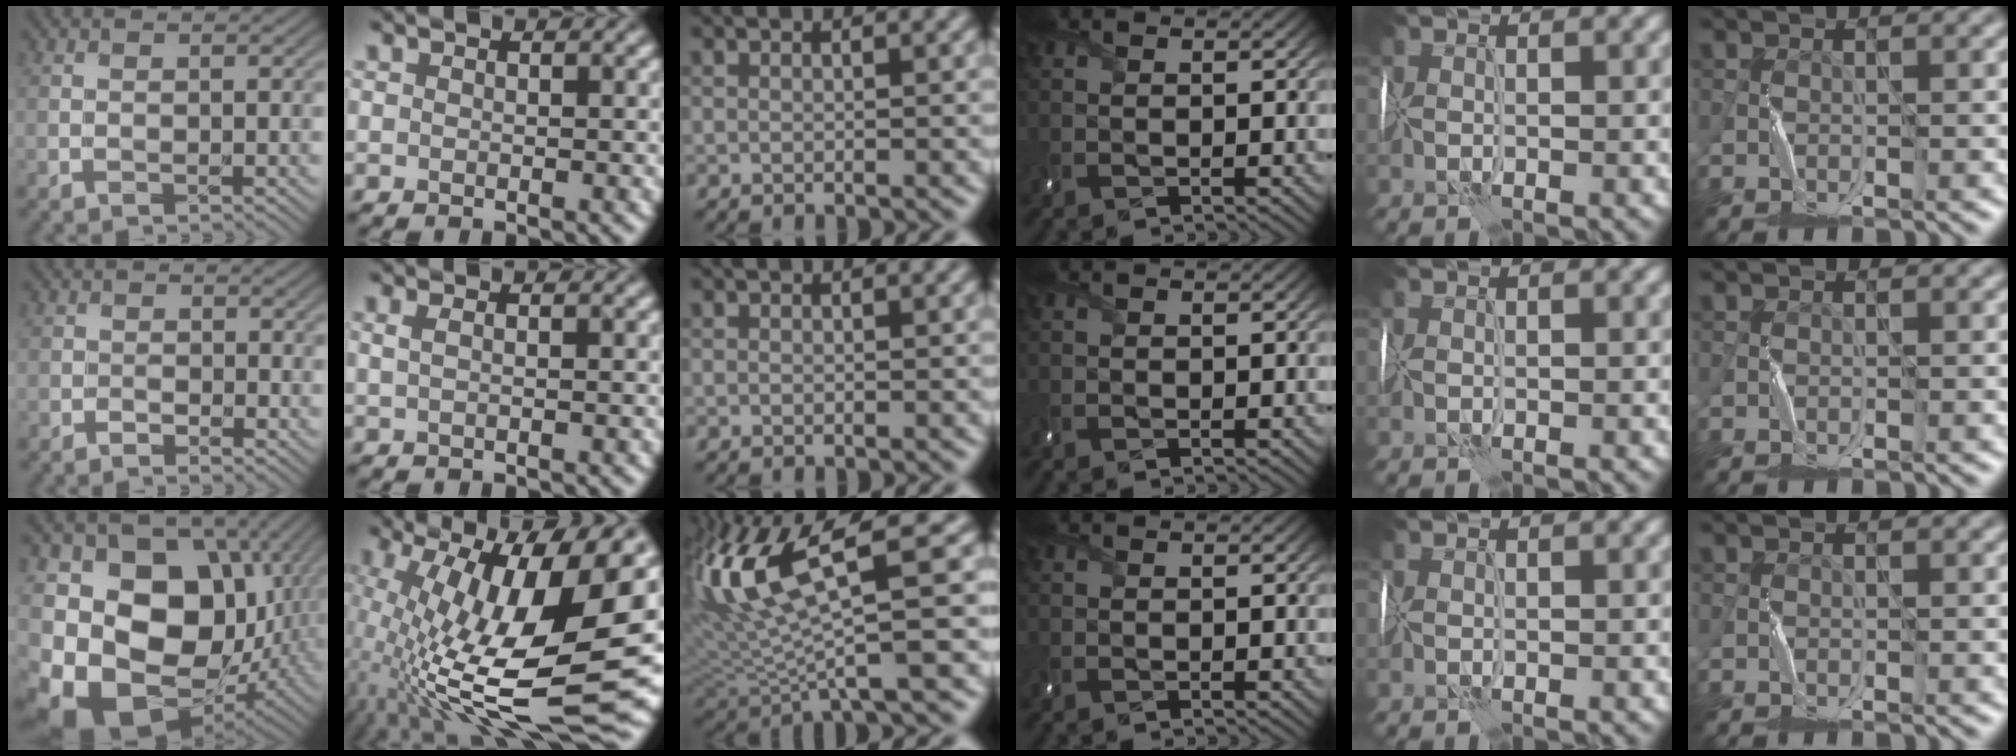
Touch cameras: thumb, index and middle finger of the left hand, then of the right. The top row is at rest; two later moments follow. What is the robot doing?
{"motion": "wrap", "object": "sponge"}